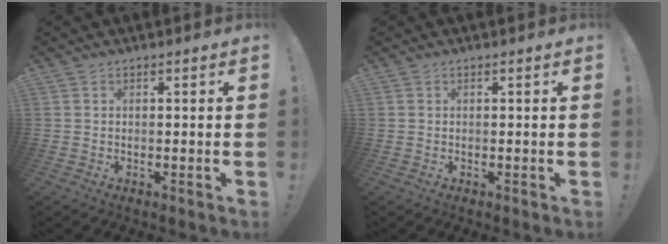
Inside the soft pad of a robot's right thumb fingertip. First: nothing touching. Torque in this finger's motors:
{"motor_torque": [-0.27, -0.27, 0.00, 0.00, 0.02]}